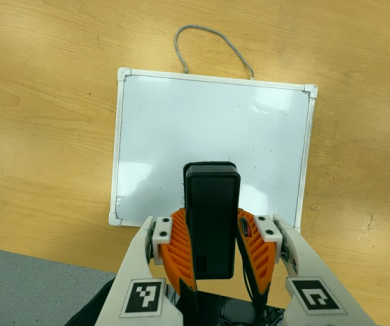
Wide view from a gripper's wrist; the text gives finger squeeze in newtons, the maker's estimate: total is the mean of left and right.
{"total": 7.6, "left": 6.2, "right": 8.9}